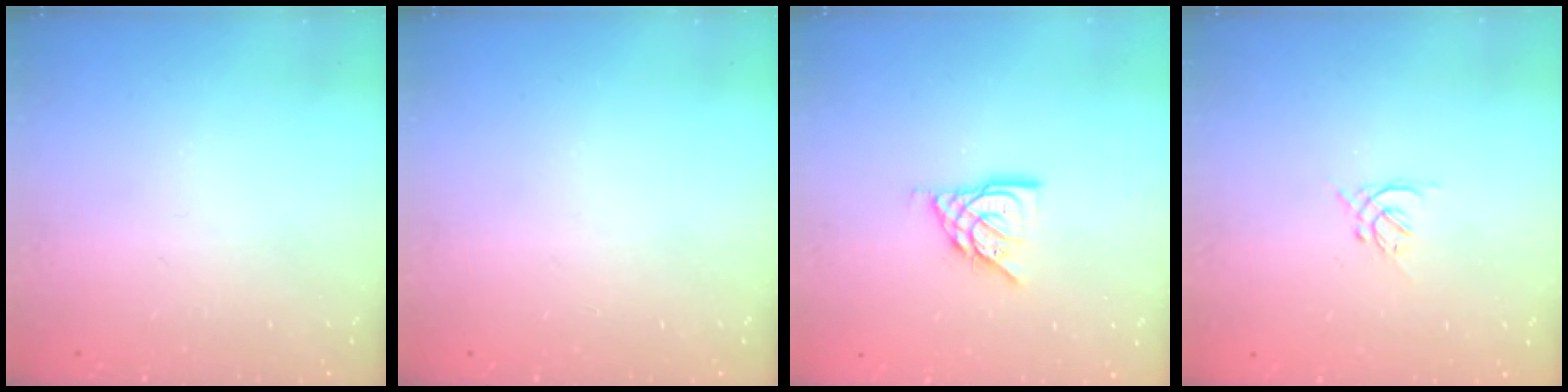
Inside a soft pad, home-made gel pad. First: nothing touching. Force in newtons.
{"total": 0.0}
{"total": 9.2, "press": 9.2, "slide": 0.4}
{"total": 1.3, "press": 1.2, "slide": 0.5}